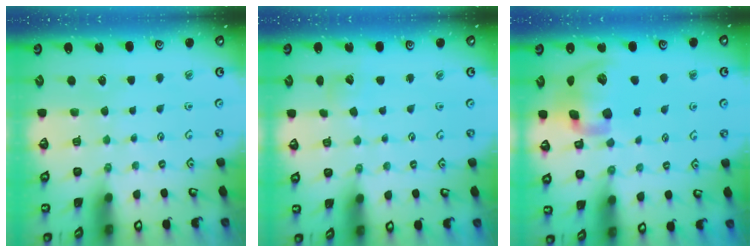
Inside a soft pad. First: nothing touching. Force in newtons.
{"total": 3.0, "press": 3.0, "slide": 0.4}
{"total": 17.3, "press": 17.0, "slide": 2.8}